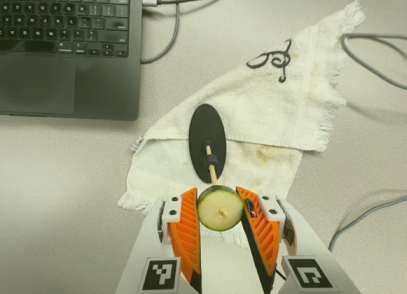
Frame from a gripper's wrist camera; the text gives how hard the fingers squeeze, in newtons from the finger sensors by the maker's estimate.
{"total": 11.4, "left": 11.0, "right": 11.8}